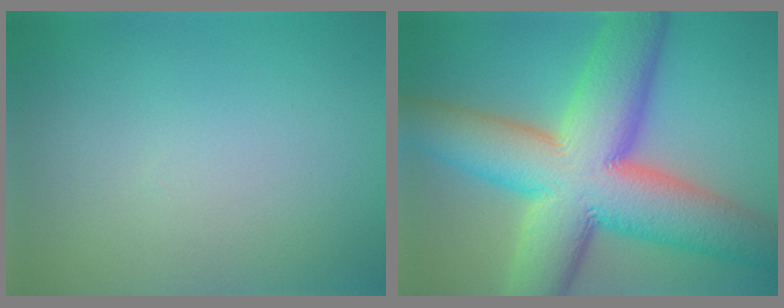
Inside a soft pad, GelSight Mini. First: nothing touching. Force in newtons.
{"total": 15.7, "press": 15.7, "slide": 0.4}